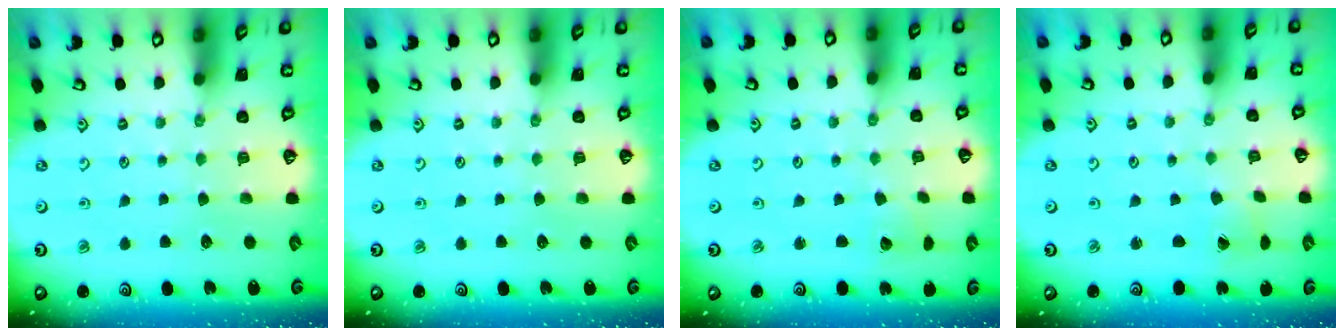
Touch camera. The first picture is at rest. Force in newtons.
{"total": 0.0}
{"total": 2.7, "press": 2.7, "slide": 0.2}
{"total": 1.4, "press": 1.4, "slide": 0.1}